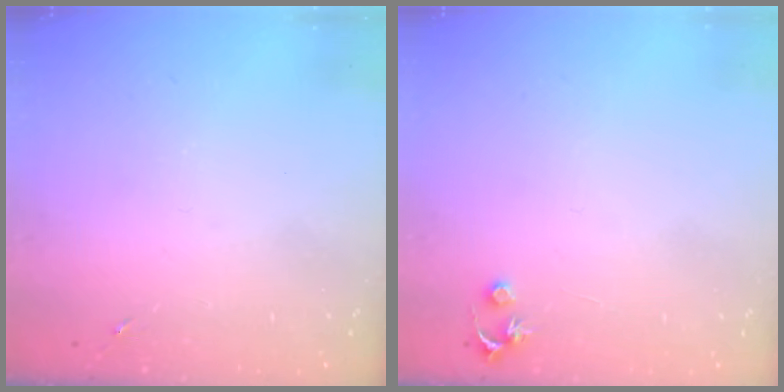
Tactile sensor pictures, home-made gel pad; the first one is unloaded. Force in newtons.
{"total": 3.5, "press": 3.5, "slide": 0.3}